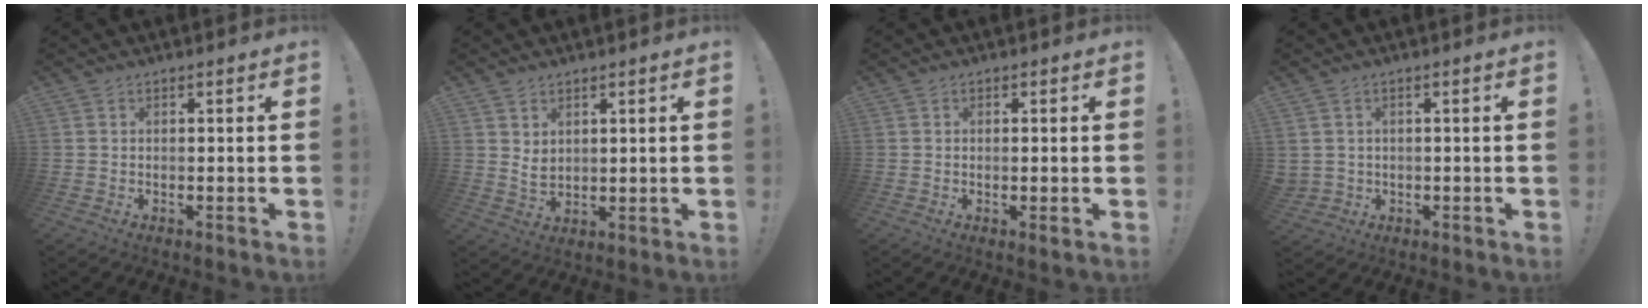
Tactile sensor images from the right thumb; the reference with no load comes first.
{"total": 4.1, "force": [2.2, 2.7, 2.1], "torque": [-0.023, -0.015, 0.039]}
{"total": 1.5, "force": [0.2, 0.0, 1.5], "torque": [-0.022, -0.002, 0.003]}
{"total": 1.9, "force": [0.6, 1.6, 0.8], "torque": [-0.012, -0.002, 0.012]}